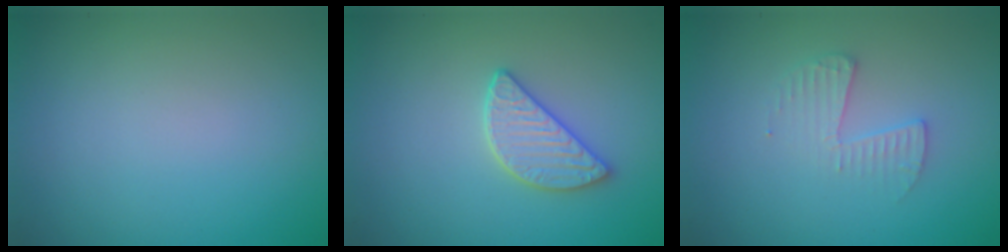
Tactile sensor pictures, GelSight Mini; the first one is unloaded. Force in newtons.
{"total": 2.9, "press": 2.8, "slide": 0.9}
{"total": 2.1, "press": 2.0, "slide": 0.1}